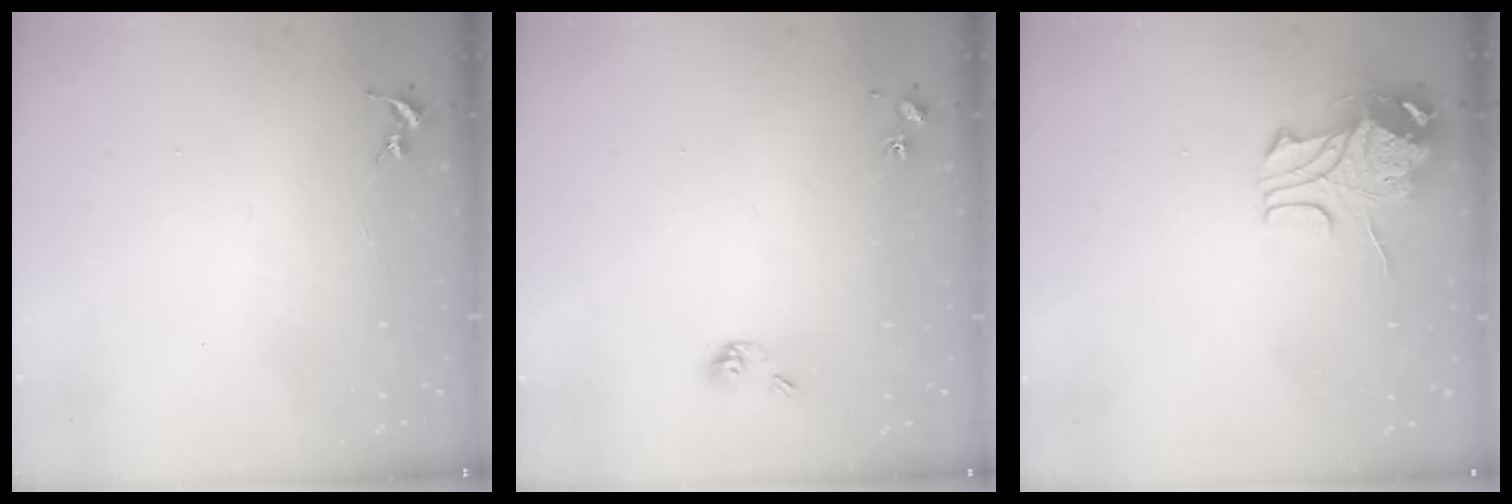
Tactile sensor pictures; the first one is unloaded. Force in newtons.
{"total": 5.3, "press": 4.7, "slide": 2.3}
{"total": 9.6, "press": 9.6, "slide": 1.1}